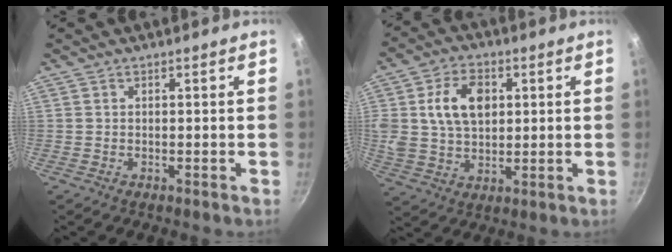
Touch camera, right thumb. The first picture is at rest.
{"total": 12.7, "force": [2.9, 8.8, 8.8], "torque": [-0.141, 0.002, 0.050]}